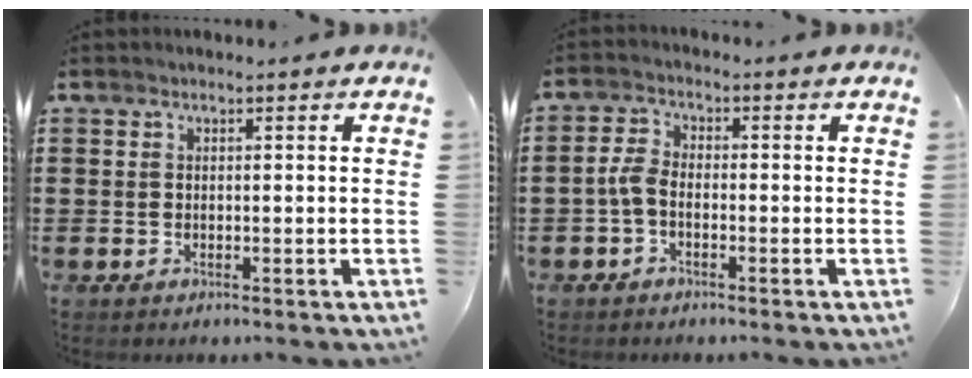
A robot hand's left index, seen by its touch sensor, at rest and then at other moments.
{"total": 3.0, "force": [-1.2, 1.5, 2.3], "torque": [-0.064, 0.001, -0.028]}